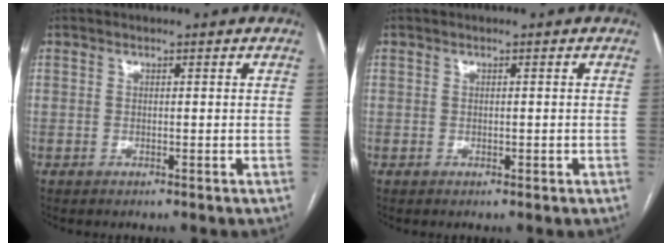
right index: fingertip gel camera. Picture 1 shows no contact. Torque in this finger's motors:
{"motor_torque": [-0.07, -0.01, -0.03, 0.00]}